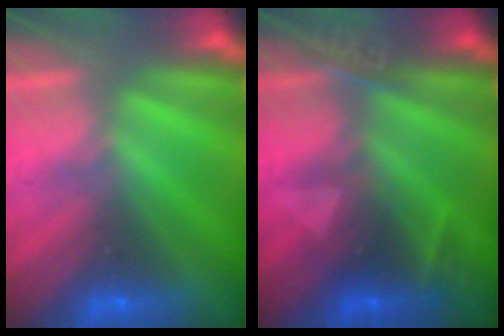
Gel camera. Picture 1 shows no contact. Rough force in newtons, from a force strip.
{"total": 2.5}